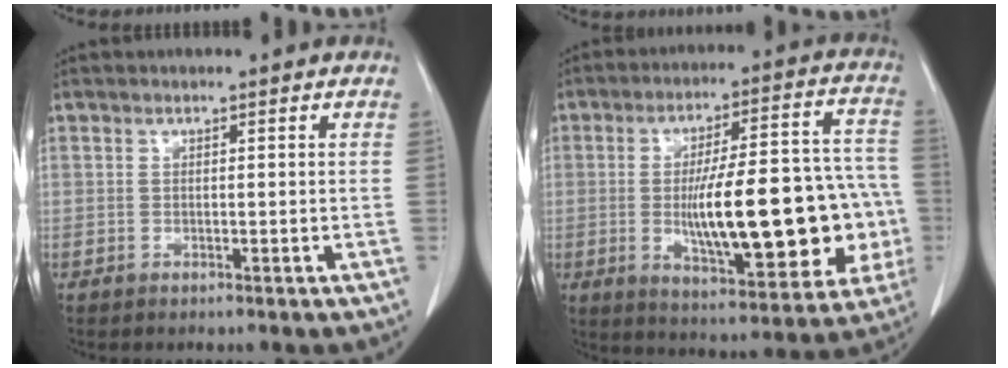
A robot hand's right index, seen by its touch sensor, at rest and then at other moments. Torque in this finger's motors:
{"motor_torque": [1.52, -0.61, 0.88, 0.21]}